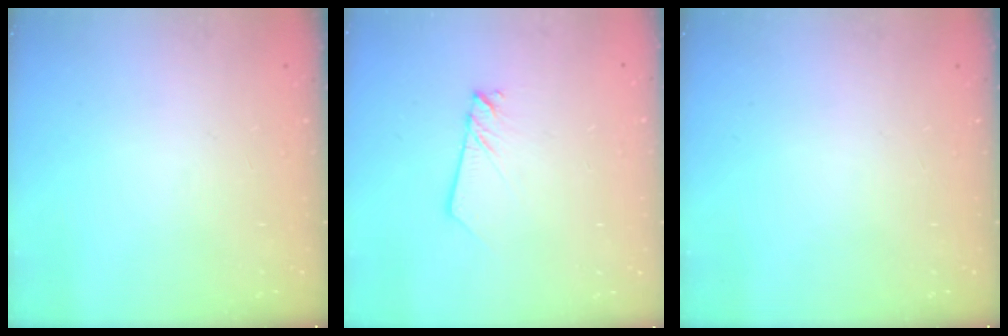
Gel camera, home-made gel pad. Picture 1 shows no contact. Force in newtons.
{"total": 2.1, "press": 2.1, "slide": 0.2}
{"total": 0.0}